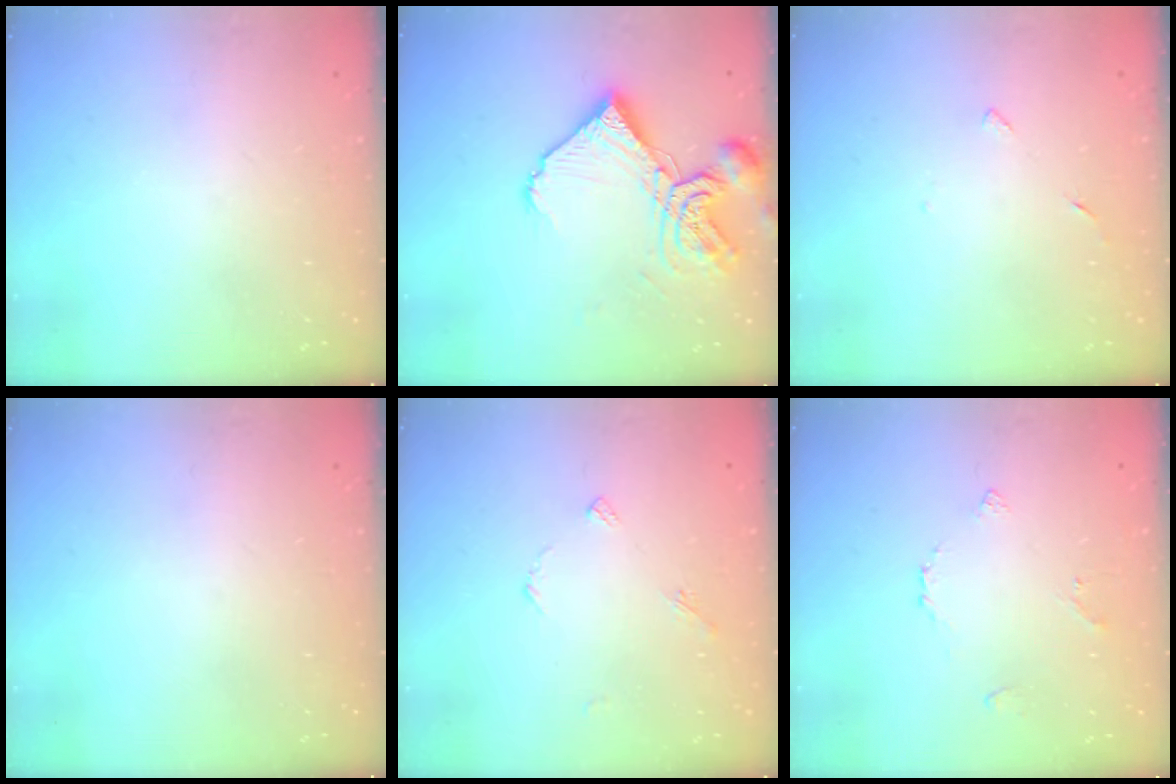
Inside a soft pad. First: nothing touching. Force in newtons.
{"total": 14.0, "press": 13.9, "slide": 1.7}
{"total": 2.7, "press": 2.6, "slide": 0.3}
{"total": 0.0}
{"total": 3.3, "press": 3.3, "slide": 0.4}
{"total": 3.6, "press": 3.5, "slide": 0.8}